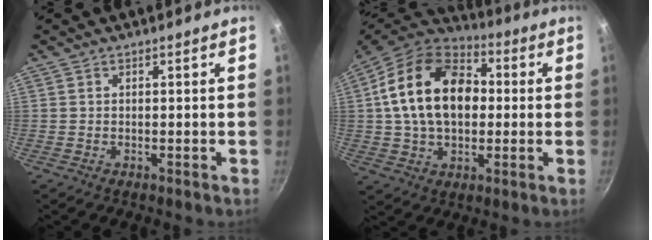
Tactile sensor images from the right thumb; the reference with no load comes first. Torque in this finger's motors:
{"motor_torque": [-1.03, 2.42, 1.81, 0.46, 0.45]}